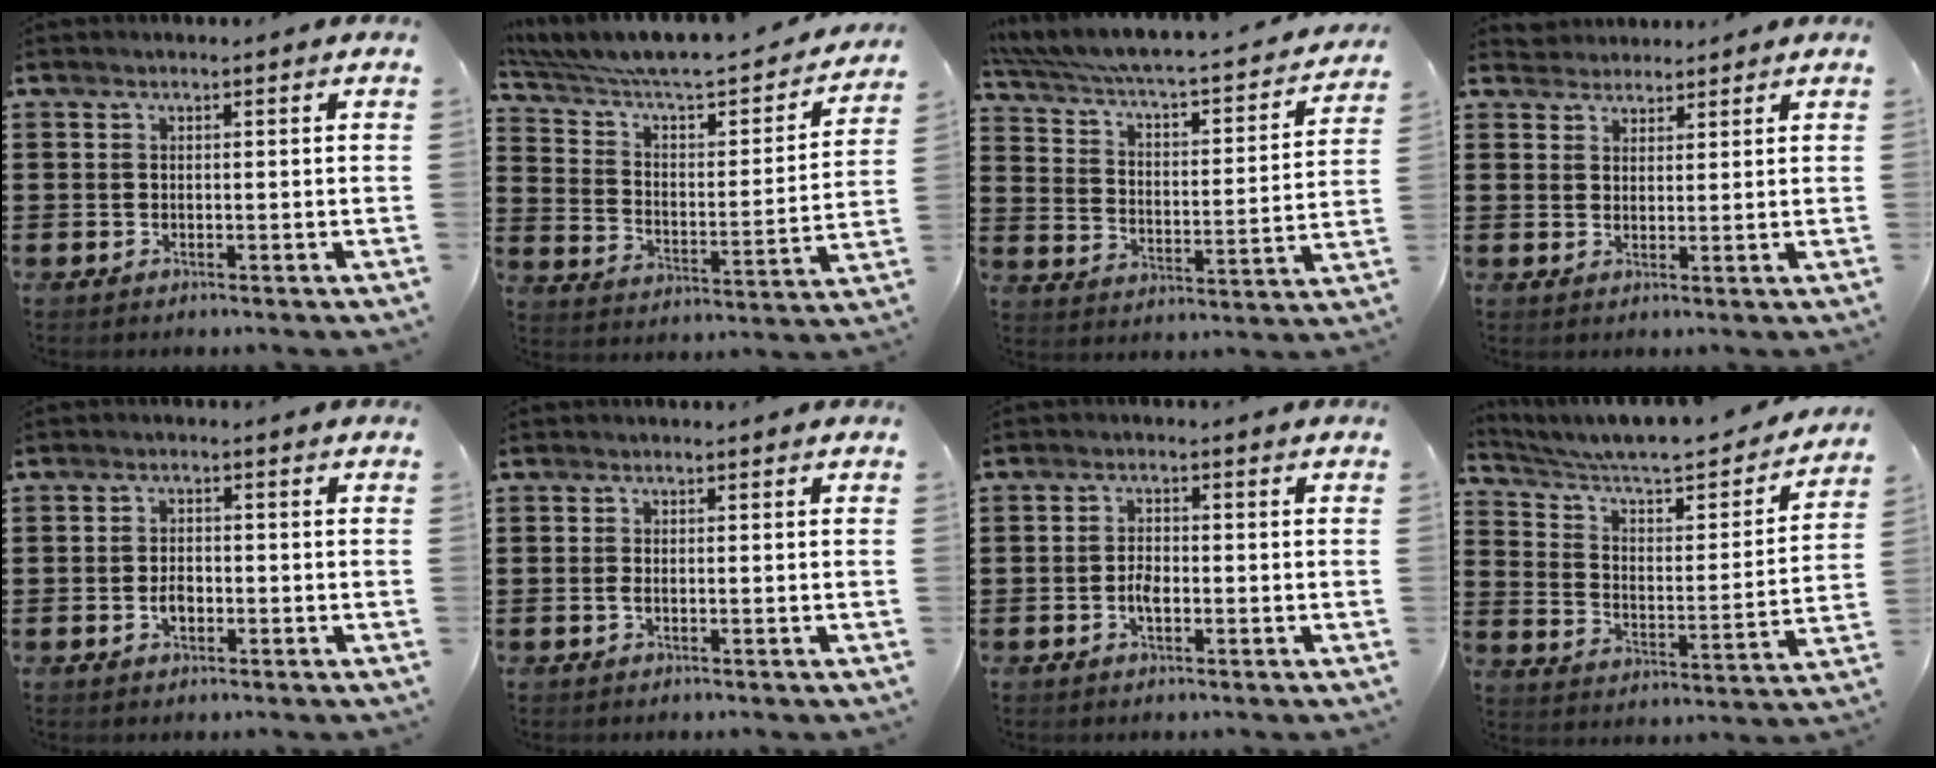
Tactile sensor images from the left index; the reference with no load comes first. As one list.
[{"total": 5.8, "force": [5.0, 1.5, 2.5], "torque": [-0.078, -0.048, 0.079]}, {"total": 3.9, "force": [3.2, 0.6, 2.1], "torque": [-0.060, -0.037, 0.044]}, {"total": 2.3, "force": [2.1, 0.8, -0.4], "torque": [0.000, 0.002, 0.042]}, {"total": 2.1, "force": [-0.5, 1.1, 1.7], "torque": [-0.034, 0.001, -0.009]}, {"total": 0.7, "force": [-0.2, 0.1, 0.7], "torque": [-0.012, -0.004, -0.002]}, {"total": 2.4, "force": [-0.7, 1.0, 2.1], "torque": [-0.047, -0.002, -0.014]}, {"total": 5.6, "force": [4.9, 1.3, 2.4], "torque": [-0.074, -0.042, 0.077]}]